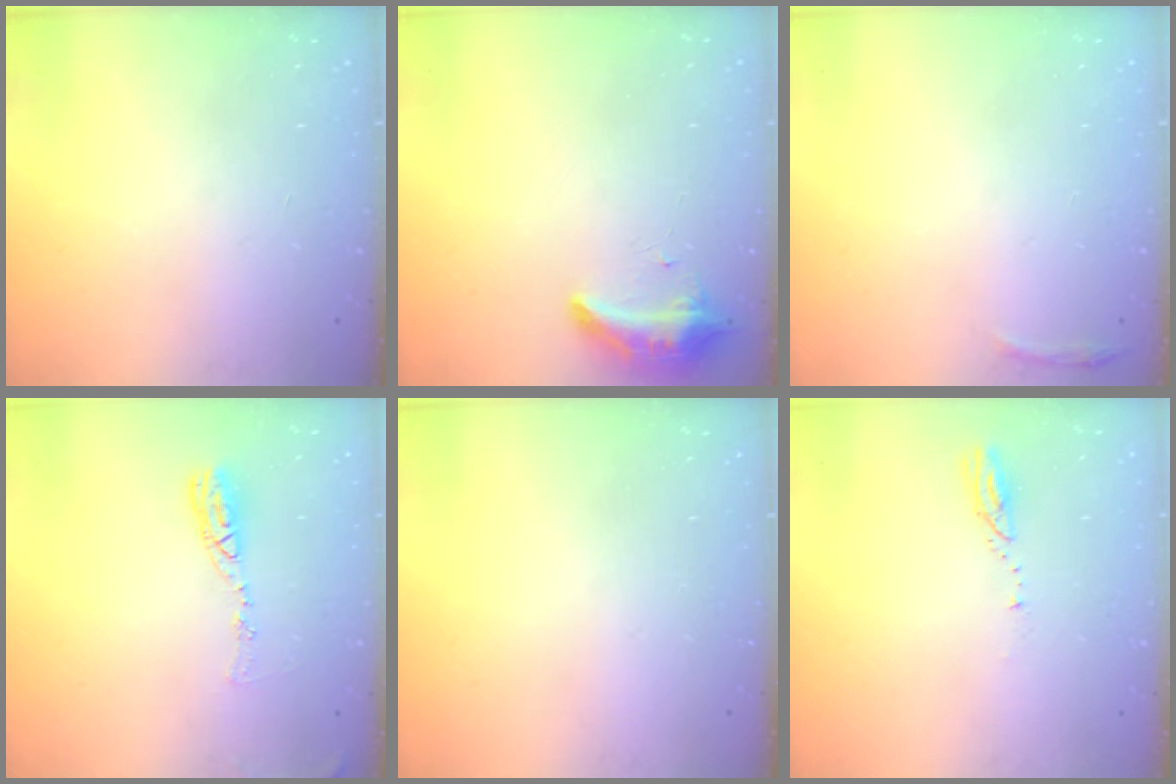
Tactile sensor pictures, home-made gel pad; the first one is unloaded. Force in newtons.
{"total": 8.3, "press": 8.3, "slide": 0.1}
{"total": 3.0, "press": 1.9, "slide": 2.3}
{"total": 8.9, "press": 8.9, "slide": 0.8}
{"total": 0.0}
{"total": 3.1, "press": 3.1, "slide": 0.2}